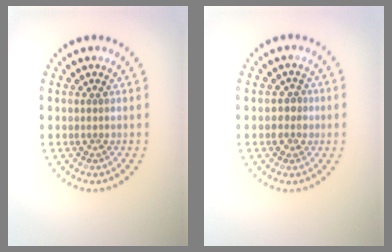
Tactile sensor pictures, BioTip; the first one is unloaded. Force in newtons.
{"total": 1.6, "press": 1.5, "slide": 0.5}